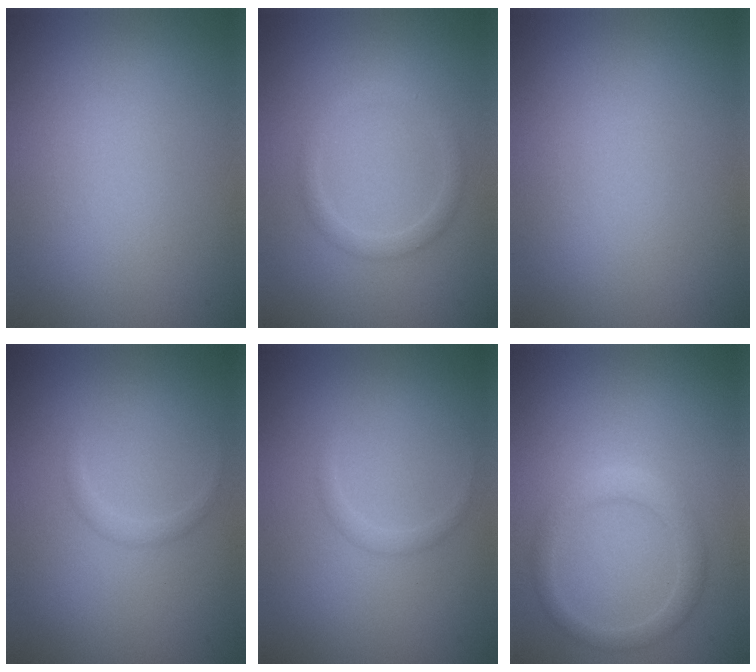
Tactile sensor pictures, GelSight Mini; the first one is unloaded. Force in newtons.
{"total": 1.6, "press": 1.6, "slide": 0.0}
{"total": 0.0}
{"total": 0.8, "press": 0.8, "slide": 0.0}
{"total": 0.8, "press": 0.8, "slide": 0.1}
{"total": 2.5, "press": 2.5, "slide": 0.3}